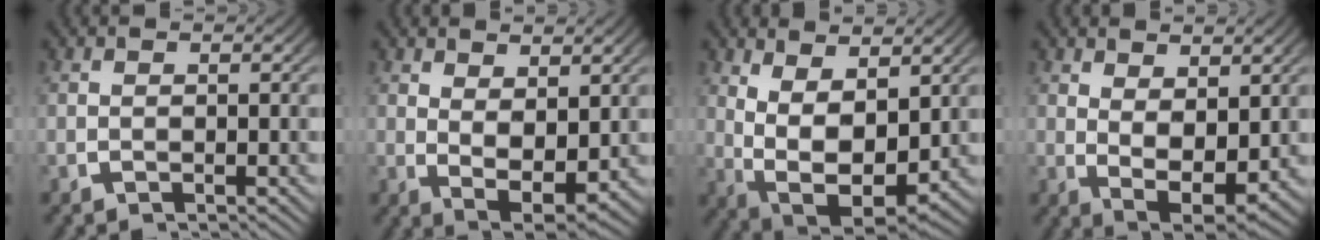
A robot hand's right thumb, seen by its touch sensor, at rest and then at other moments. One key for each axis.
{"total": 5.0, "fx": 0.4, "fy": 3.1, "fz": 3.9, "tx": -0.076, "ty": -0.028, "tz": 0.020}
{"total": 9.3, "fx": -0.8, "fy": 6.3, "fz": 6.8, "tx": -0.154, "ty": -0.061, "tz": 0.012}
{"total": 5.6, "fx": 0.1, "fy": 3.5, "fz": 4.4, "tx": -0.085, "ty": -0.032, "tz": 0.016}